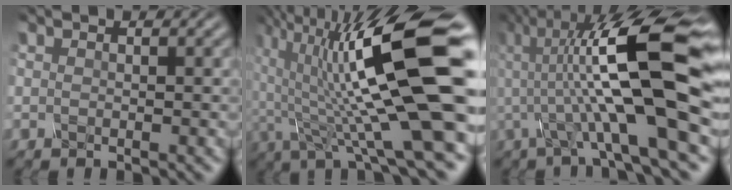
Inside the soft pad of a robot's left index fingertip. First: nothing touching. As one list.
[{"total": 14.6, "force": [1.5, 3.2, 14.1], "torque": [-0.234, 0.006, 0.023]}, {"total": 13.3, "force": [0.8, 2.7, 13.0], "torque": [-0.214, 0.024, 0.008]}]